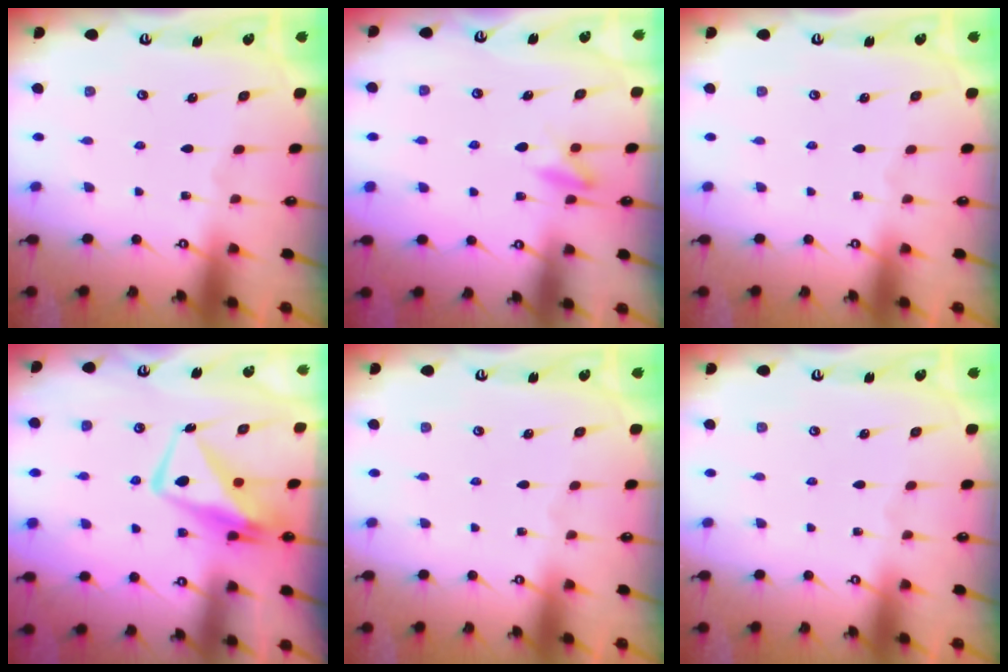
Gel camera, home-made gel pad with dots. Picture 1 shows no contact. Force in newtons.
{"total": 5.8, "press": 5.7, "slide": 1.3}
{"total": 0.0}
{"total": 11.5, "press": 11.4, "slide": 1.2}
{"total": 0.0}
{"total": 0.0}